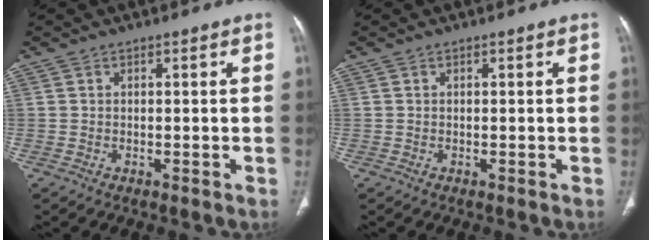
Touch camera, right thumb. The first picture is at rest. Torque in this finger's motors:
{"motor_torque": [0.12, 0.08, 0.28, -0.17, -0.03]}